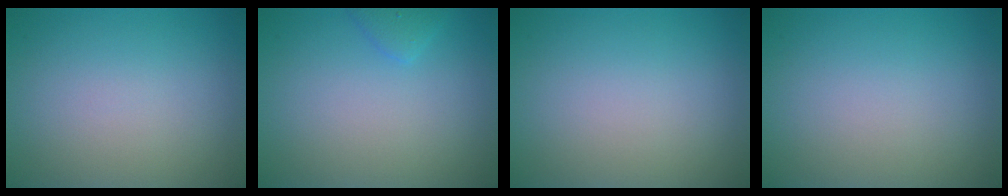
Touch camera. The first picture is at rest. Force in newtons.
{"total": 1.2, "press": 1.2, "slide": 0.1}
{"total": 0.0}
{"total": 0.0}